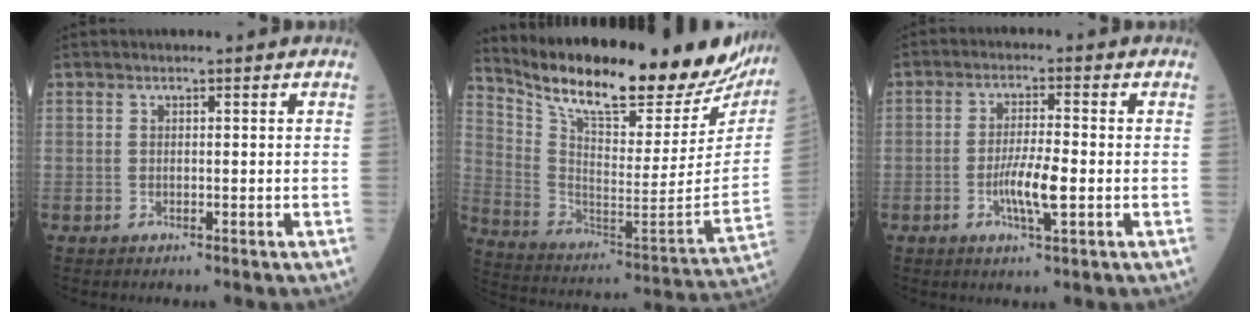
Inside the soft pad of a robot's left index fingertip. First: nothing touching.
{"total": 30.1, "force": [25.7, 6.4, 14.3], "torque": [-0.251, -0.070, 0.365]}
{"total": 5.5, "force": [-1.4, 0.5, 5.3], "torque": [-0.105, -0.007, -0.026]}